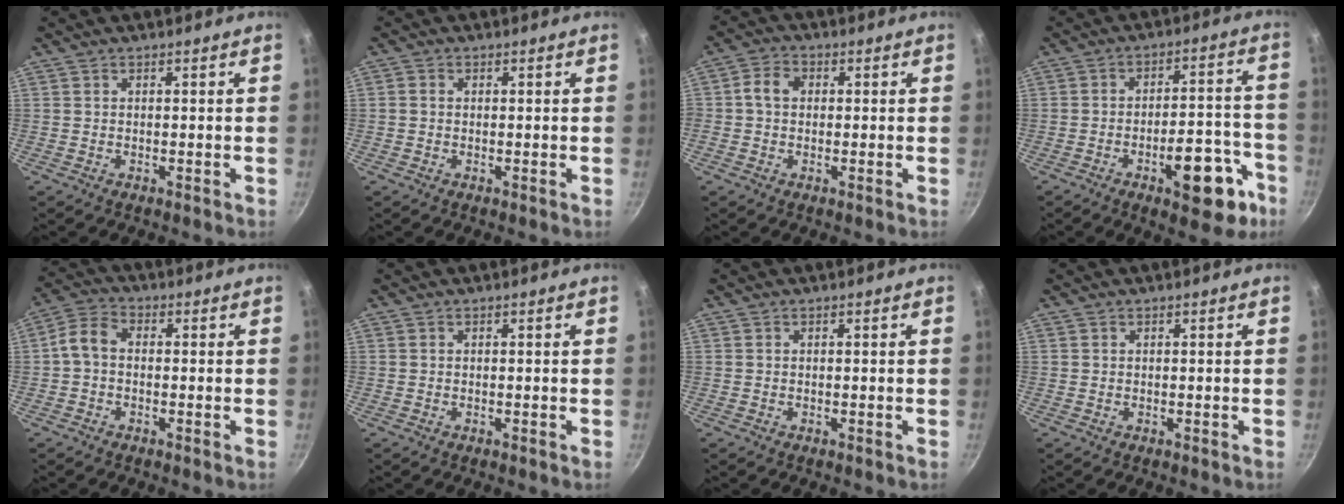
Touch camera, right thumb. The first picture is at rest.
{"total": 1.0, "force": [-0.1, 0.9, 0.5], "torque": [-0.009, 0.005, -0.003]}
{"total": 4.1, "force": [0.3, 3.3, 2.3], "torque": [-0.032, 0.009, -0.008]}
{"total": 14.5, "force": [-7.0, 6.3, 11.0], "torque": [-0.099, 0.053, -0.090]}
{"total": 5.1, "force": [-0.7, 3.7, 3.5], "torque": [-0.074, 0.026, -0.028]}
{"total": 0.0}
{"total": 0.0}
{"total": 0.0}